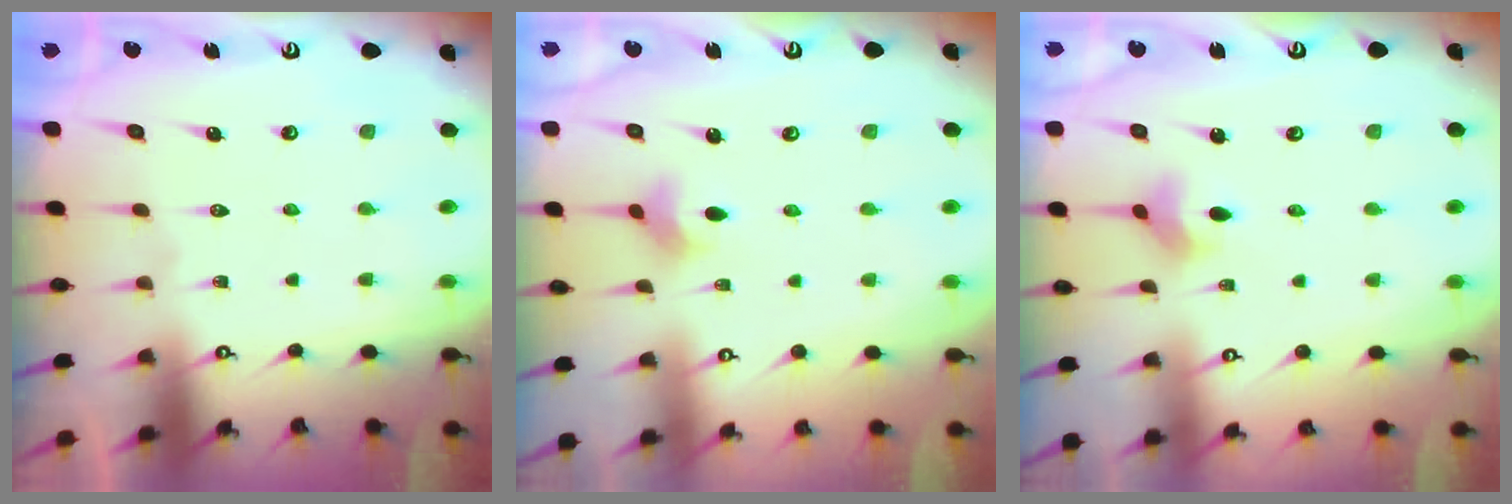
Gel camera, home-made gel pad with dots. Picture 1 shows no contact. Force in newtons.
{"total": 2.7, "press": 2.7, "slide": 0.2}
{"total": 3.2, "press": 3.2, "slide": 0.5}